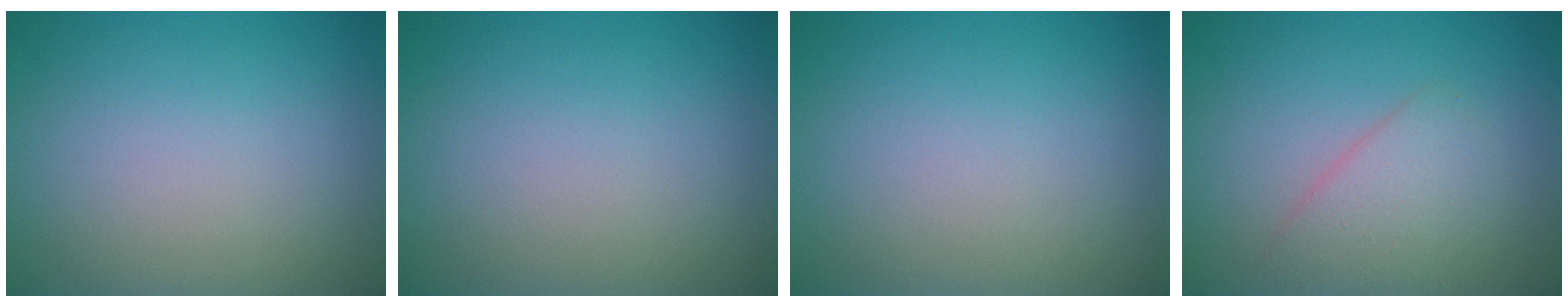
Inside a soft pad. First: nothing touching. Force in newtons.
{"total": 0.0}
{"total": 0.0}
{"total": 2.8, "press": 2.7, "slide": 0.2}